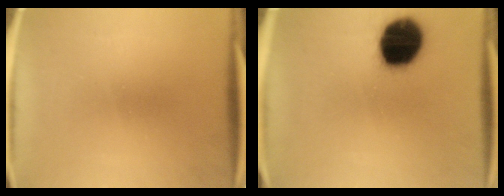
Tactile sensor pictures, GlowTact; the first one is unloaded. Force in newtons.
{"total": 19.2}